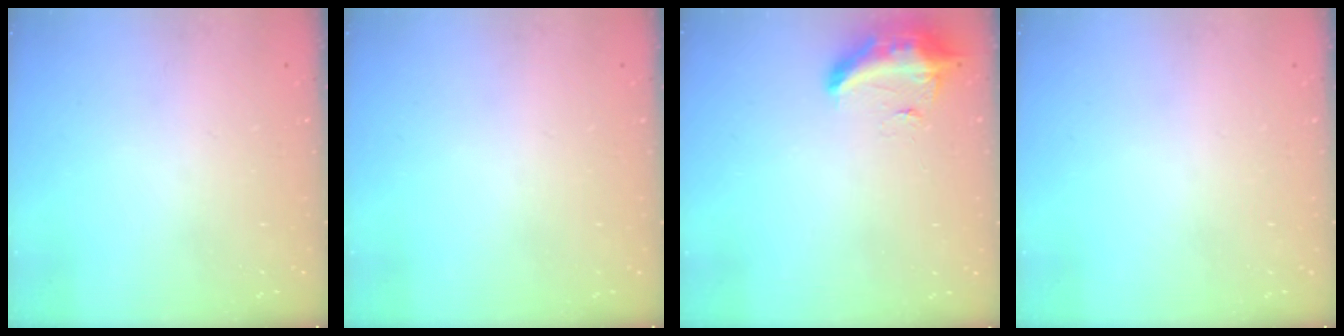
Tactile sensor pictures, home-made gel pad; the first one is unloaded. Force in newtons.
{"total": 0.0}
{"total": 15.9, "press": 11.4, "slide": 11.1}
{"total": 0.0}